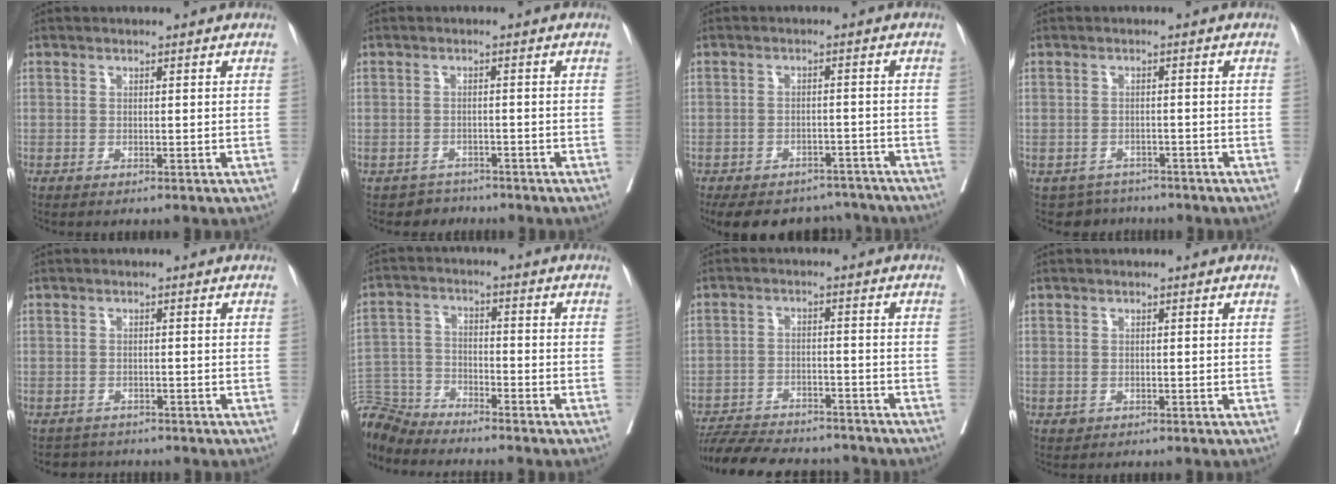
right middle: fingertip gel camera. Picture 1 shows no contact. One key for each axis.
{"total": 2.8, "fx": -2.3, "fy": 1.3, "fz": -1.0, "tx": 0.014, "ty": 0.003, "tz": -0.039}
{"total": 13.8, "fx": -11.8, "fy": 6.1, "fz": 4.0, "tx": -0.078, "ty": 0.009, "tz": -0.148}
{"total": 3.8, "fx": -3.3, "fy": 1.8, "fz": -0.7, "tx": 0.012, "ty": 0.007, "tz": -0.049}
{"total": 2.6, "fx": -2.4, "fy": 1.1, "fz": -0.5, "tx": 0.004, "ty": -0.002, "tz": -0.039}
{"total": 9.7, "fx": -9.6, "fy": 1.1, "fz": 0.8, "tx": -0.022, "ty": 0.010, "tz": -0.187}
{"total": 15.1, "fx": -13.7, "fy": 3.6, "fz": 5.0, "tx": -0.101, "ty": 0.000, "tz": -0.200}
{"total": 0.7, "fx": -0.2, "fy": 0.6, "fz": 0.1, "tx": -0.002, "ty": 0.002, "tz": 0.000}